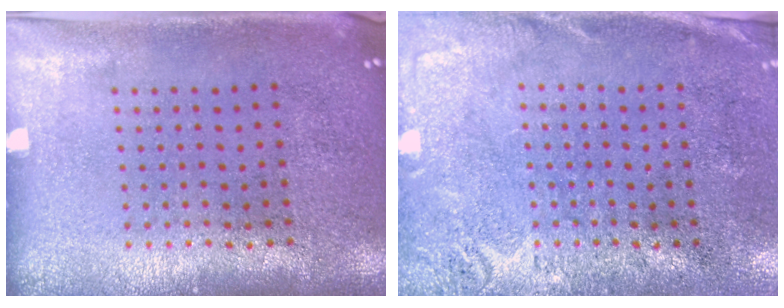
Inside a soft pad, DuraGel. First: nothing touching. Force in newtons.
{"total": 2.7, "press": 2.3, "slide": 1.5}